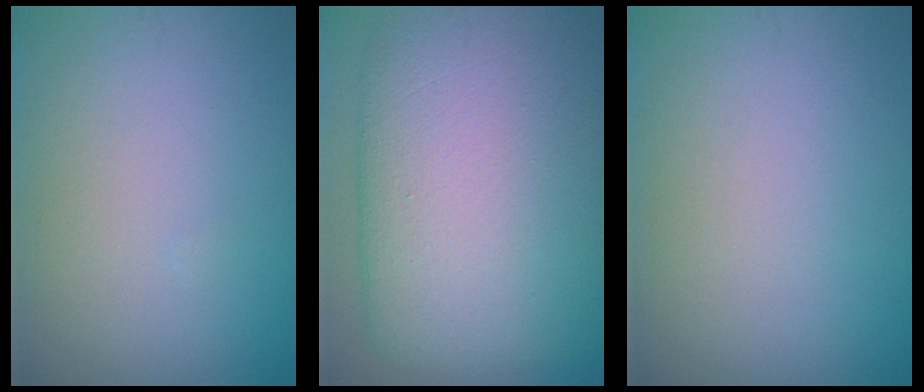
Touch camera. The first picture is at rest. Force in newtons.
{"total": 15.5, "press": 15.5, "slide": 0.3}
{"total": 0.0}